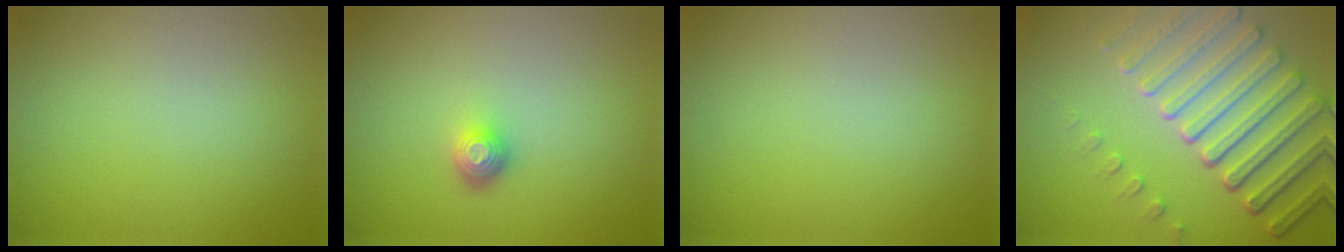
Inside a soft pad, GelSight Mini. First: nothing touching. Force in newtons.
{"total": 1.7, "press": 1.3, "slide": 1.2}
{"total": 0.0}
{"total": 7.9, "press": 5.7, "slide": 5.4}